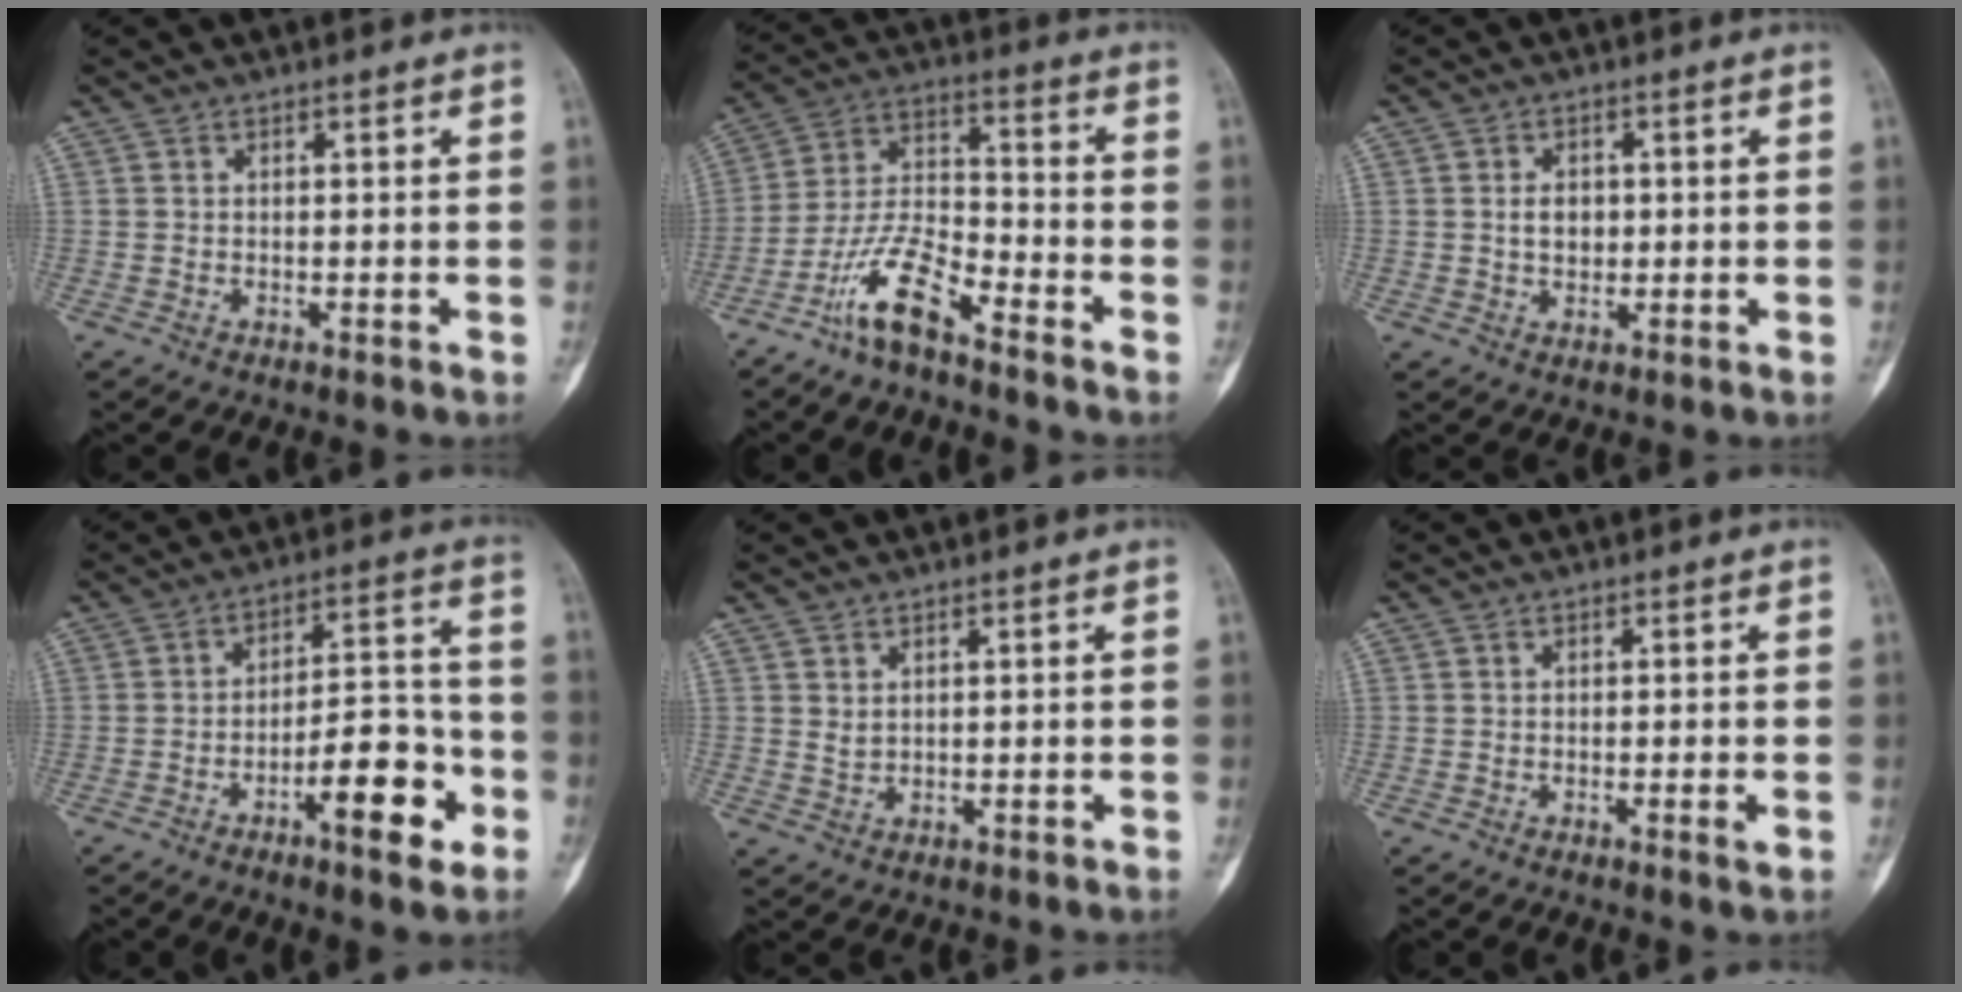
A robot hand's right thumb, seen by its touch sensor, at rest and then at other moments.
{"total": 10.6, "force": [-7.5, 2.9, 6.9], "torque": [-0.144, 0.063, -0.150]}
{"total": 3.6, "force": [0.2, 2.6, 2.5], "torque": [-0.030, 0.003, 0.004]}
{"total": 12.5, "force": [-5.6, 4.2, 10.4], "torque": [-0.139, 0.040, -0.085]}
{"total": 1.5, "force": [0.8, 0.8, 0.9], "torque": [-0.015, -0.006, 0.022]}
{"total": 1.4, "force": [-0.4, 0.1, 1.3], "torque": [-0.024, -0.003, -0.007]}